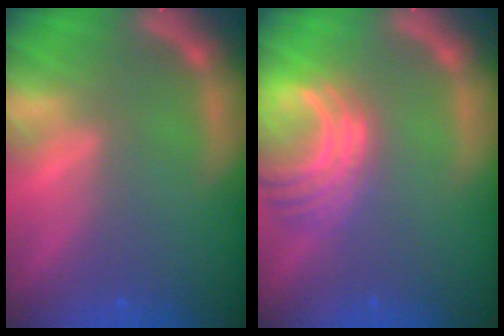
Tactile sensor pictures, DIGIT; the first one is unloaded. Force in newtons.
{"total": 7.0}